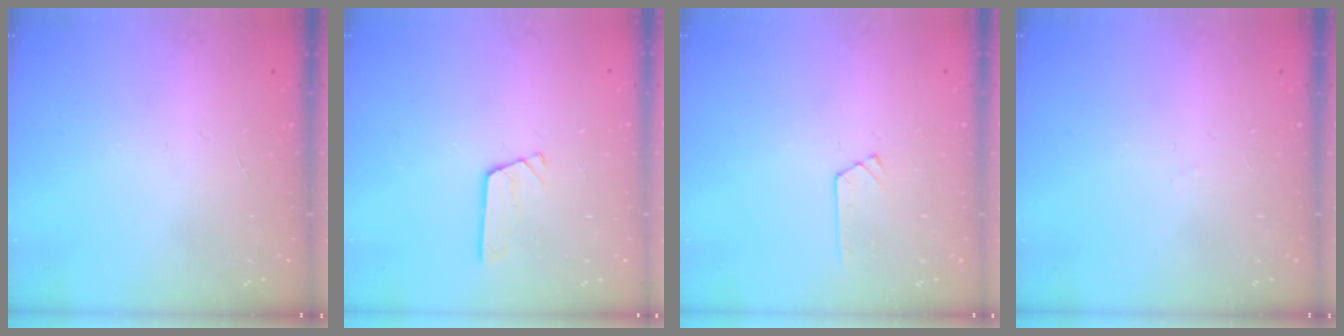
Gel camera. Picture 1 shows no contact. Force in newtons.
{"total": 2.6, "press": 2.6, "slide": 0.3}
{"total": 6.1, "press": 6.0, "slide": 0.7}
{"total": 2.6, "press": 2.5, "slide": 0.5}